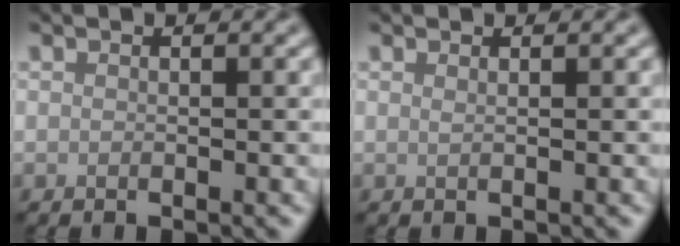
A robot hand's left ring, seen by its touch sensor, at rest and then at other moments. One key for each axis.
{"total": 0.6, "fx": 0.2, "fy": 0.3, "fz": 0.5, "tx": -0.005, "ty": -0.001, "tz": 0.000}